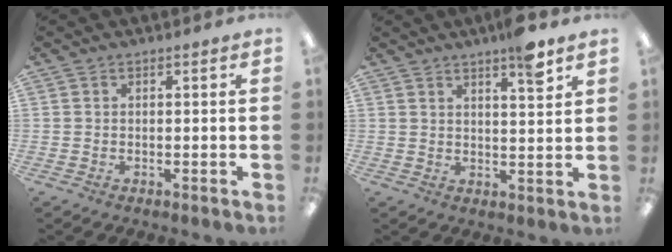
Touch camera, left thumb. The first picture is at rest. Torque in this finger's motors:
{"motor_torque": [3.07, 0.92, 1.08, -0.45, 0.00]}